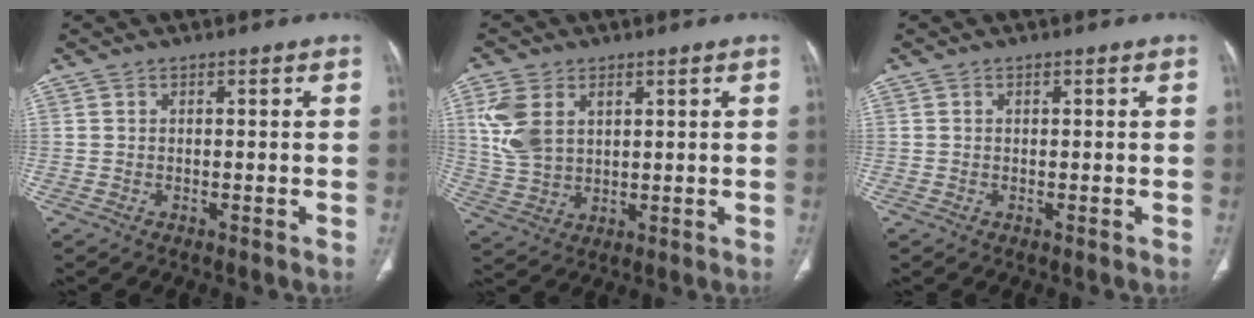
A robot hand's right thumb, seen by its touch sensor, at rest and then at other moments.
{"total": 9.1, "force": [3.1, 6.1, 6.1], "torque": [-0.125, -0.004, 0.071]}
{"total": 0.0}